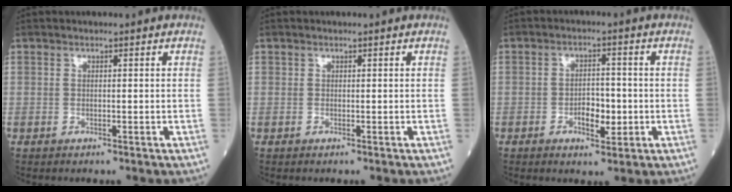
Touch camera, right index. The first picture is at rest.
{"total": 0.0}
{"total": 4.2, "force": [-1.1, 1.9, 3.6], "torque": [-0.056, 0.003, -0.014]}